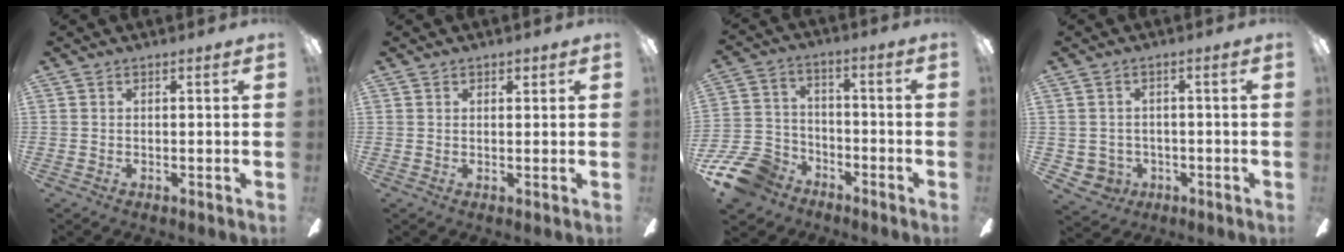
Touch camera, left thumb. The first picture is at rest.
{"total": 1.3, "force": [0.7, 1.0, 0.4], "torque": [0.008, -0.003, 0.009]}
{"total": 12.6, "force": [-8.4, 8.0, 4.8], "torque": [-0.110, 0.054, -0.151]}
{"total": 3.8, "force": [-0.5, 3.7, 0.3], "torque": [-0.023, 0.003, -0.010]}